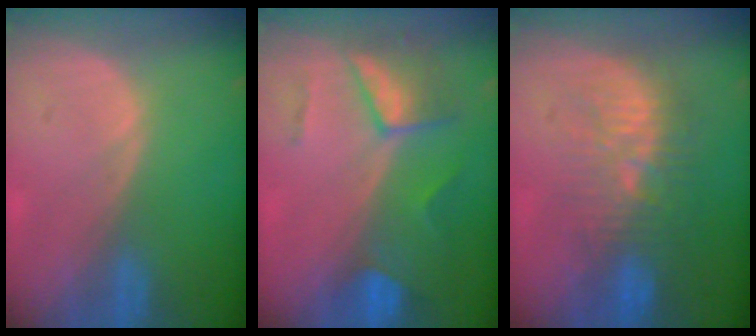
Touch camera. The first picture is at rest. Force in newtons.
{"total": 7.3, "press": 6.5, "slide": 3.3}
{"total": 9.5, "press": 9.0, "slide": 2.8}